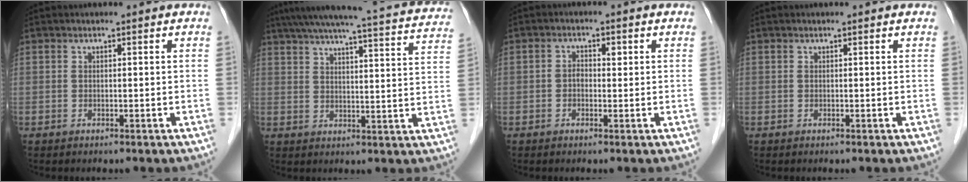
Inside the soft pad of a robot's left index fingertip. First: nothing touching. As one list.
[{"total": 26.6, "force": [24.0, 2.1, 11.3], "torque": [-0.178, -0.015, 0.292]}, {"total": 1.9, "force": [-0.1, 1.4, 1.3], "torque": [-0.025, 0.012, -0.002]}, {"total": 0.0}]